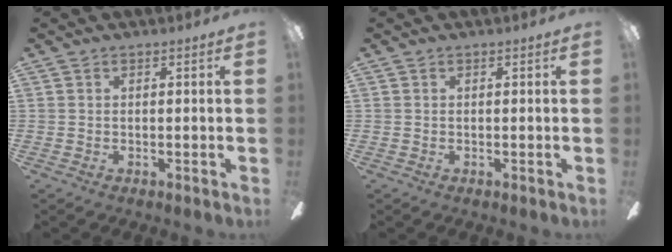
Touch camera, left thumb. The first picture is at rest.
{"total": 0.0}